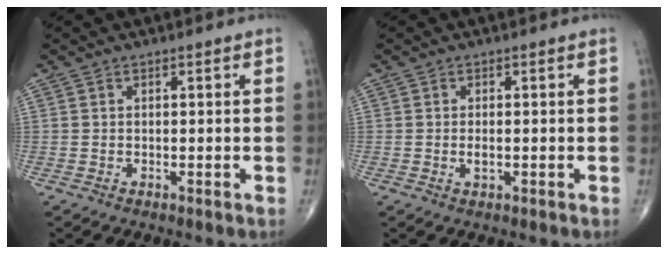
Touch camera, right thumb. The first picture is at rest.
{"total": 1.8, "force": [-0.3, 0.8, 1.5], "torque": [-0.028, -0.001, -0.003]}